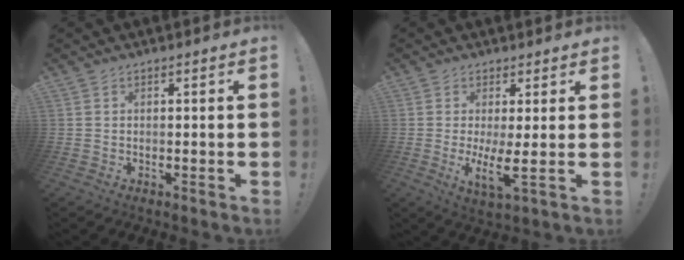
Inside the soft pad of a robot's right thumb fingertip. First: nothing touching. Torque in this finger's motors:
{"motor_torque": [0.11, 0.15, 0.40, 0.30, 0.20]}